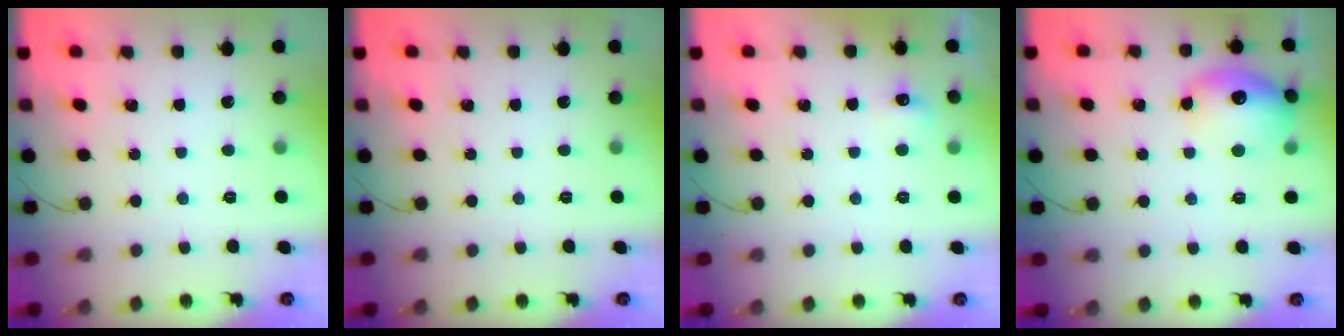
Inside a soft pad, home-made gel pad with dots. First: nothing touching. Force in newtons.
{"total": 0.0}
{"total": 5.0, "press": 4.8, "slide": 1.4}
{"total": 15.5, "press": 15.4, "slide": 1.4}